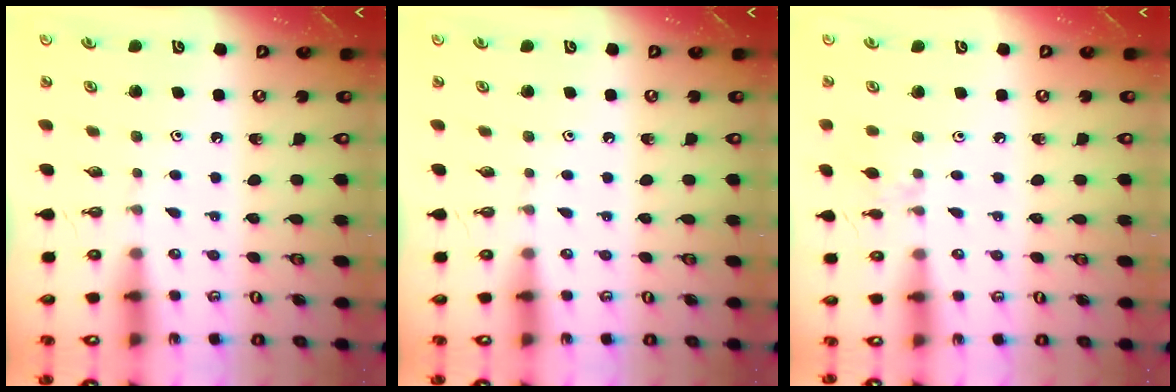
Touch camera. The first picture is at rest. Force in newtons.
{"total": 0.0}
{"total": 2.5, "press": 2.5, "slide": 0.5}